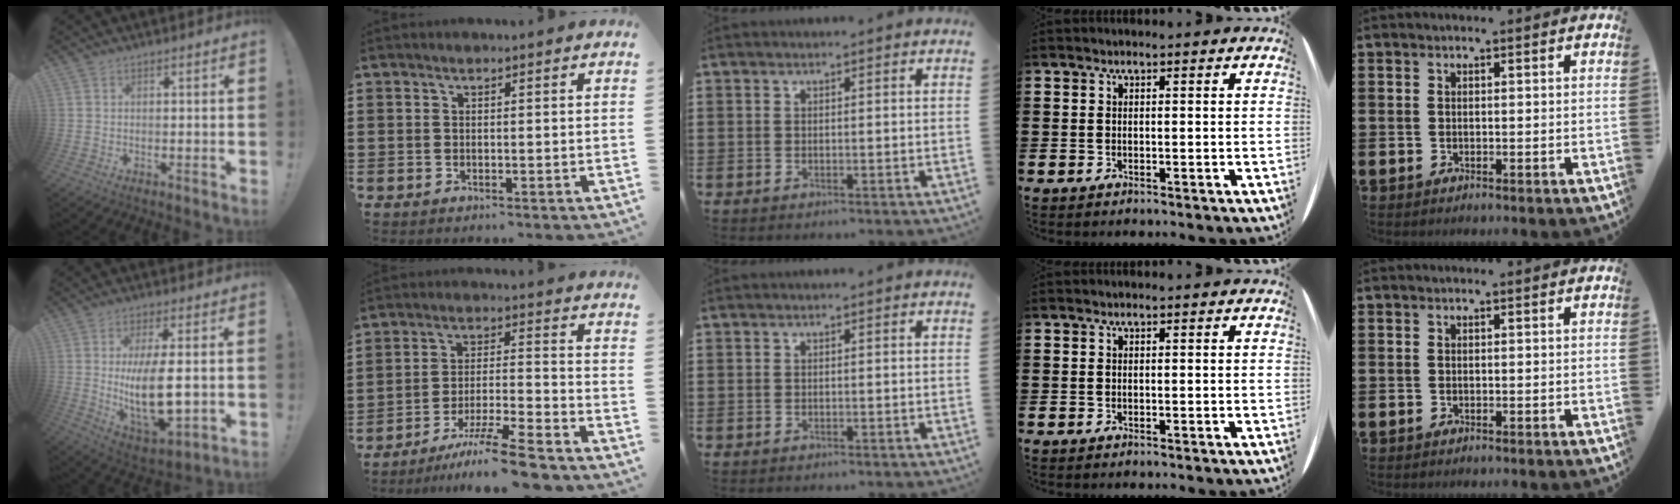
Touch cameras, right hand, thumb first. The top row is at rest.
{"thumb": {"total": 16.0, "force": [0.6, 6.5, 14.6], "torque": [-0.254, -0.024, 0.013]}, "index": {"total": 9.3, "force": [-7.8, -0.1, 5.1], "torque": [-0.087, 0.006, -0.150]}}